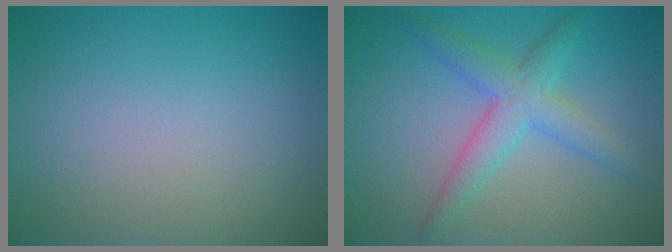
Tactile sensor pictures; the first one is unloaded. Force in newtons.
{"total": 3.9, "press": 3.9, "slide": 0.2}